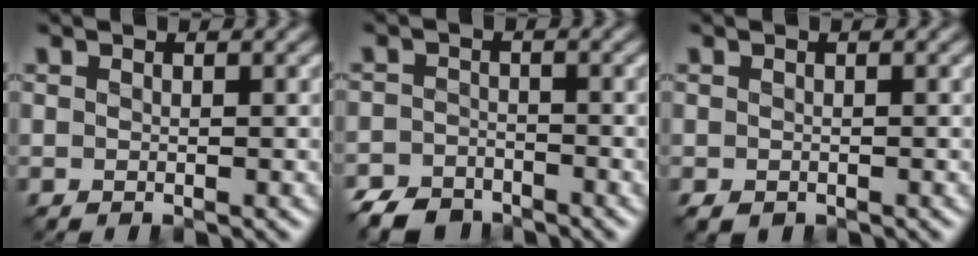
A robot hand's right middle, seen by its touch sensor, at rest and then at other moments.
{"total": 3.8, "force": [-3.3, 1.8, 1.0], "torque": [-0.016, -0.004, -0.065]}
{"total": 0.8, "force": [-0.5, 0.5, 0.4], "torque": [-0.007, -0.005, -0.007]}